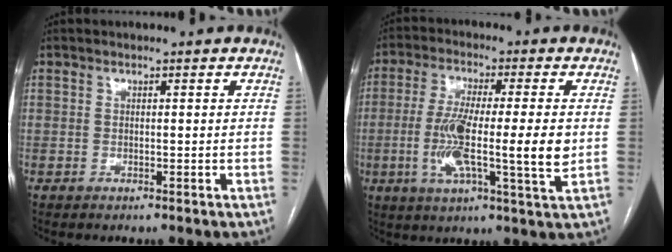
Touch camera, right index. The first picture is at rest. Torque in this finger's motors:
{"motor_torque": [0.53, -0.10, 0.60, 0.21]}